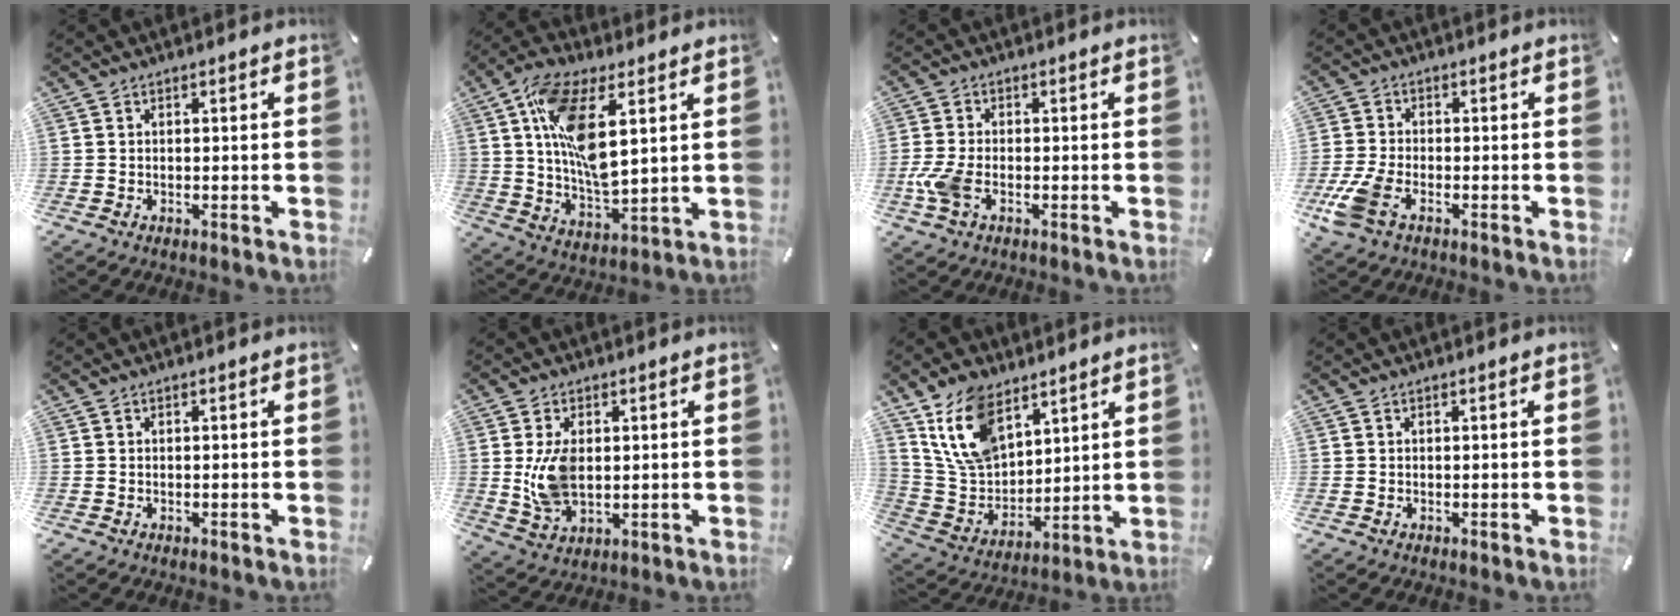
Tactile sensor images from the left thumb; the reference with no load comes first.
{"total": 15.6, "force": [5.3, 7.0, 12.8], "torque": [-0.258, -0.009, 0.094]}
{"total": 5.7, "force": [-1.7, 3.3, 4.4], "torque": [-0.103, 0.001, -0.034]}
{"total": 7.6, "force": [-3.2, 4.6, 5.2], "torque": [-0.132, -0.002, -0.062]}
{"total": 0.0}
{"total": 8.9, "force": [1.1, 5.6, 6.8], "torque": [-0.140, -0.006, 0.018]}
{"total": 14.7, "force": [8.9, 9.0, 7.5], "torque": [-0.194, -0.031, 0.172]}
{"total": 0.0}